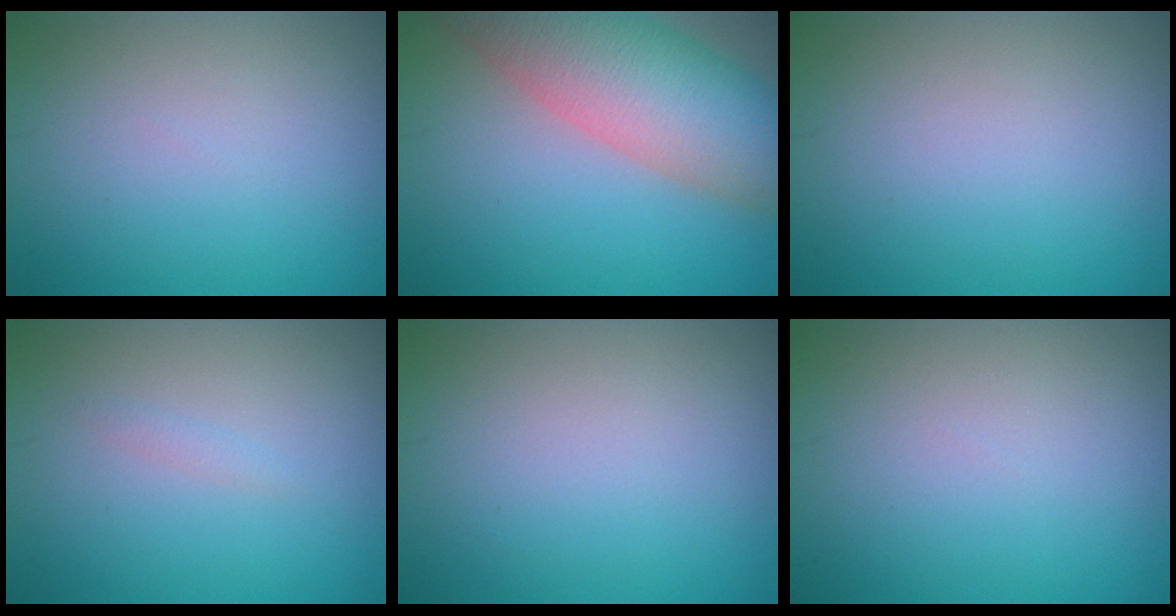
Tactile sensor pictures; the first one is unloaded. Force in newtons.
{"total": 10.8, "press": 10.8, "slide": 0.5}
{"total": 0.0}
{"total": 0.6, "press": 0.6, "slide": 0.0}
{"total": 0.0}
{"total": 0.0}